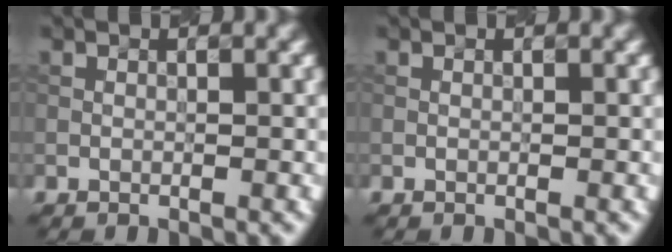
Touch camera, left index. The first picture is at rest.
{"total": 0.0}